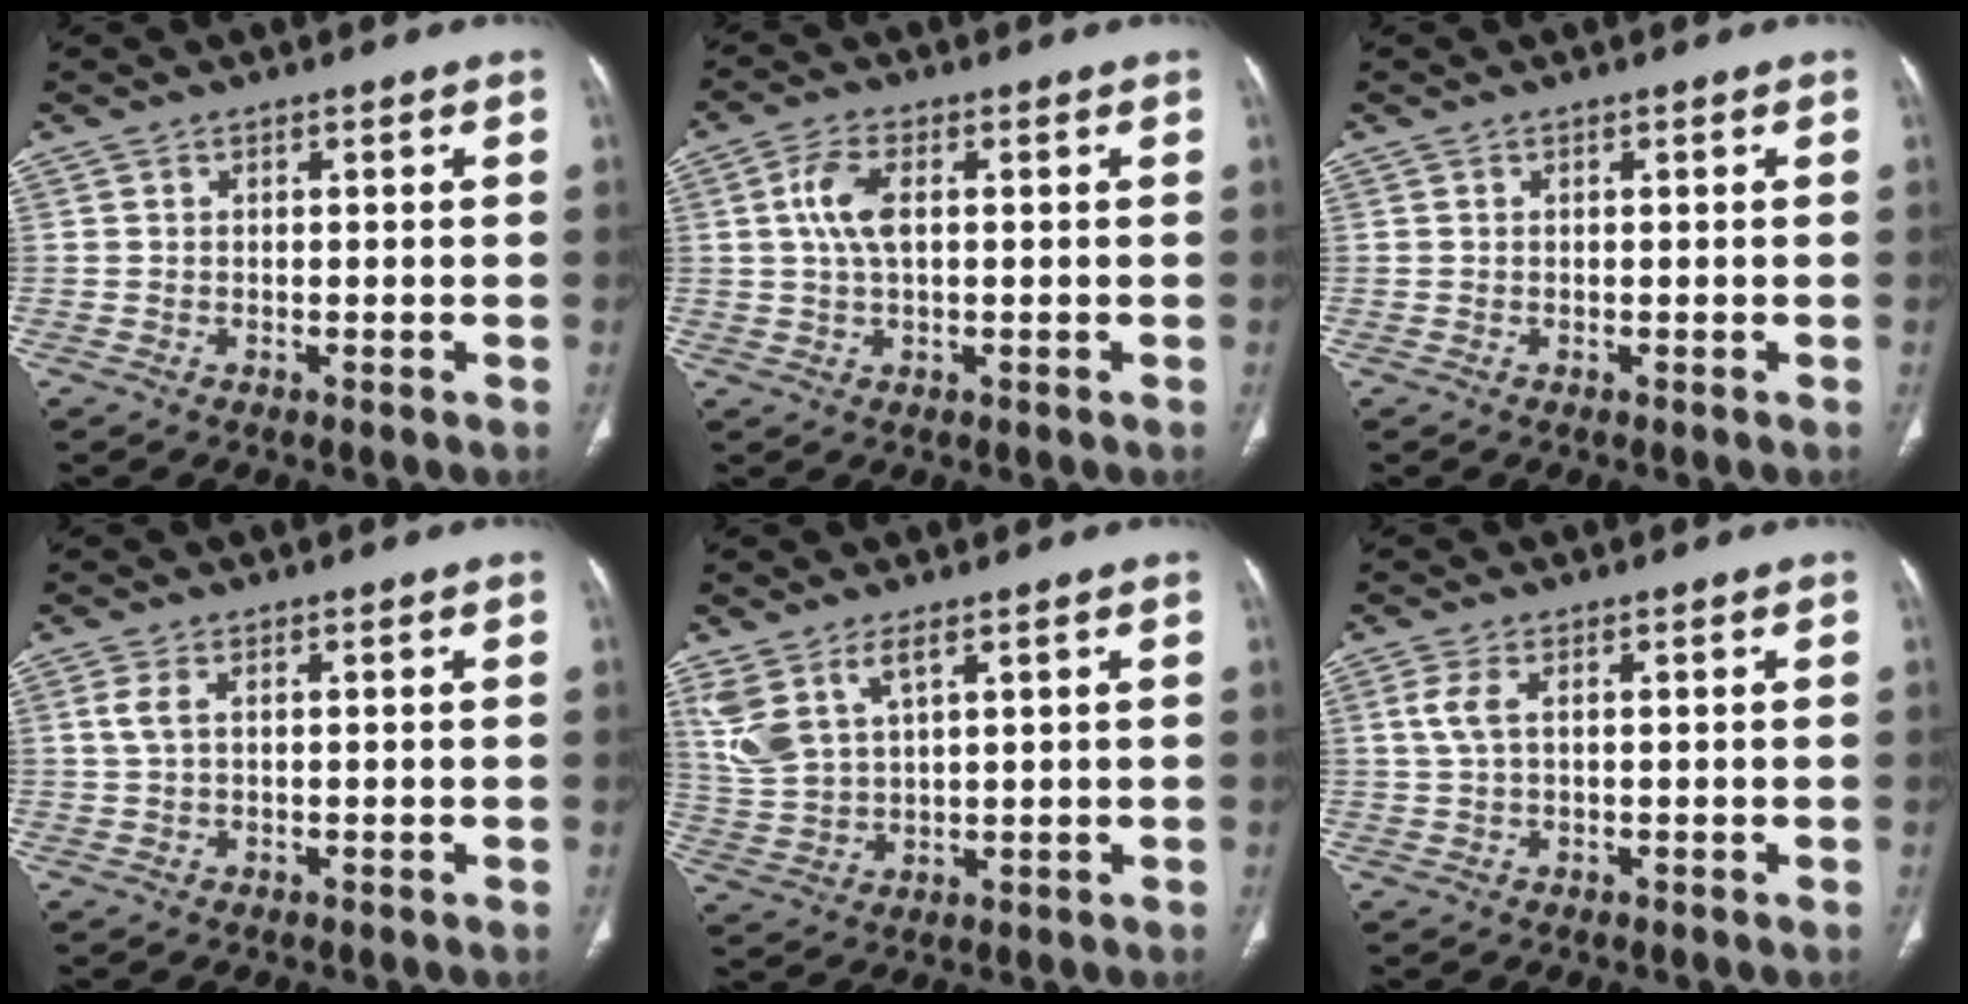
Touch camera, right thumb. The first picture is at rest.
{"total": 5.9, "force": [1.1, 2.7, 5.1], "torque": [-0.118, 0.007, 0.020]}
{"total": 0.0}
{"total": 2.2, "force": [0.7, 0.8, 1.9], "torque": [-0.058, 0.009, 0.021]}
{"total": 7.9, "force": [4.4, 3.2, 5.7], "torque": [-0.128, -0.013, 0.102]}
{"total": 3.1, "force": [0.8, 1.1, 2.8], "torque": [-0.081, 0.009, 0.022]}